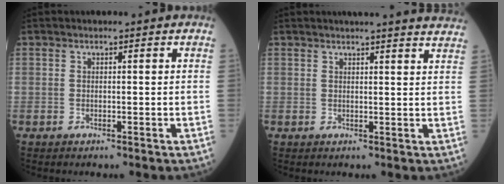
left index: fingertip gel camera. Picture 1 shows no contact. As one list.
[{"total": 12.8, "force": [12.2, 0.3, 3.9], "torque": [-0.042, -0.020, 0.123]}]